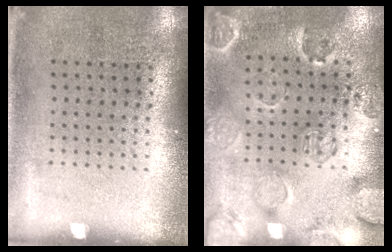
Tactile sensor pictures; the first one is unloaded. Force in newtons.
{"total": 2.4, "press": 2.0, "slide": 1.4}